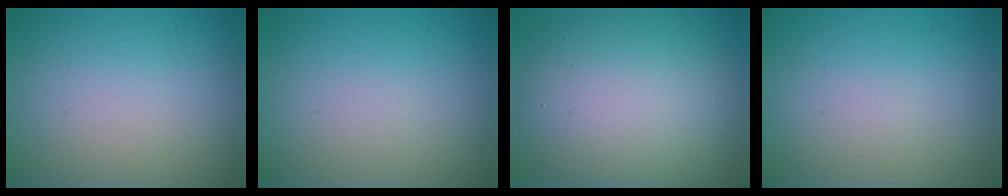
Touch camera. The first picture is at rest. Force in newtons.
{"total": 0.0}
{"total": 10.2, "press": 10.1, "slide": 1.0}
{"total": 0.0}